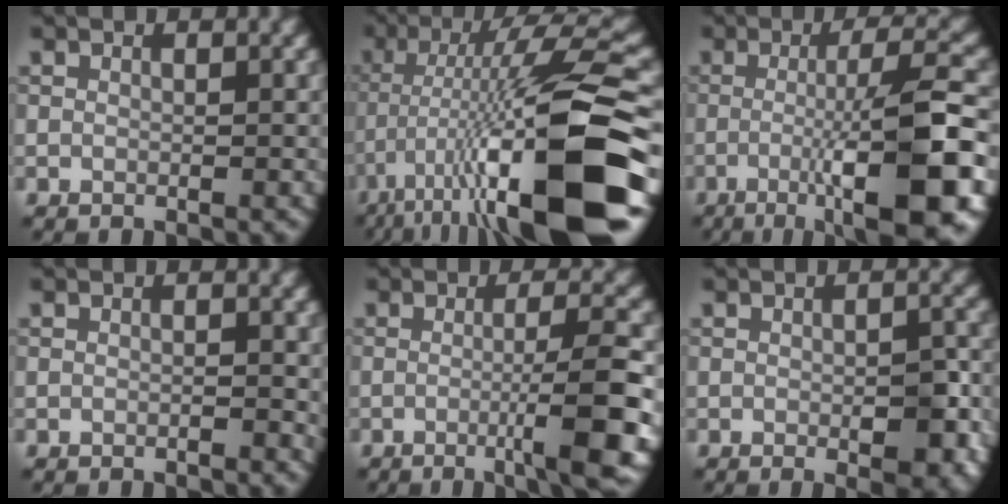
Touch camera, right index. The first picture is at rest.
{"total": 15.1, "force": [-5.7, 2.8, 13.7], "torque": [-0.224, 0.010, -0.089]}
{"total": 11.4, "force": [-3.2, 2.1, 10.8], "torque": [-0.142, 0.012, -0.056]}
{"total": 0.8, "force": [-0.3, 0.3, 0.7], "torque": [-0.010, 0.001, -0.004]}
{"total": 6.9, "force": [-1.8, 1.0, 6.6], "torque": [-0.090, 0.011, -0.035]}
{"total": 4.2, "force": [-1.3, 1.5, 3.7], "torque": [-0.051, -0.002, -0.015]}